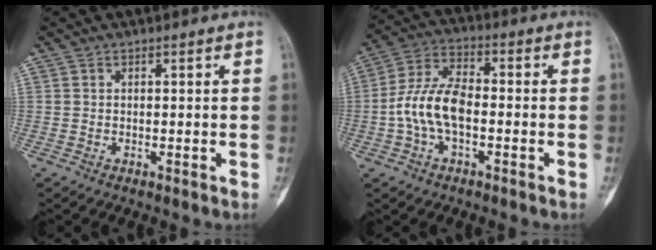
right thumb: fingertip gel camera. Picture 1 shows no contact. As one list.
[{"total": 10.5, "force": [-1.8, 5.5, 8.7], "torque": [-0.176, 0.035, -0.042]}]